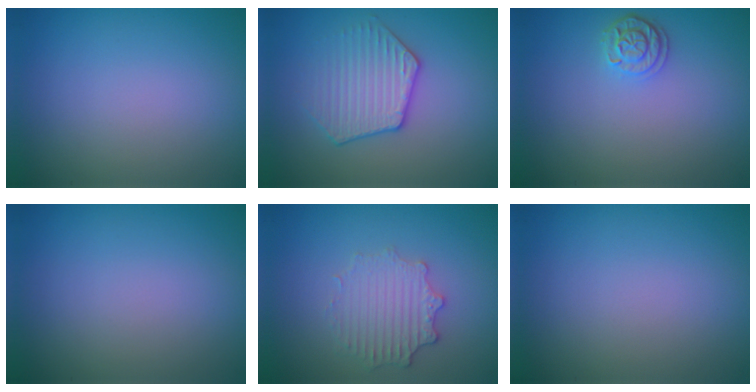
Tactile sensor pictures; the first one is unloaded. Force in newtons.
{"total": 3.5, "press": 3.4, "slide": 0.9}
{"total": 2.1, "press": 1.9, "slide": 0.9}
{"total": 0.0}
{"total": 2.6, "press": 2.5, "slide": 0.9}
{"total": 0.0}